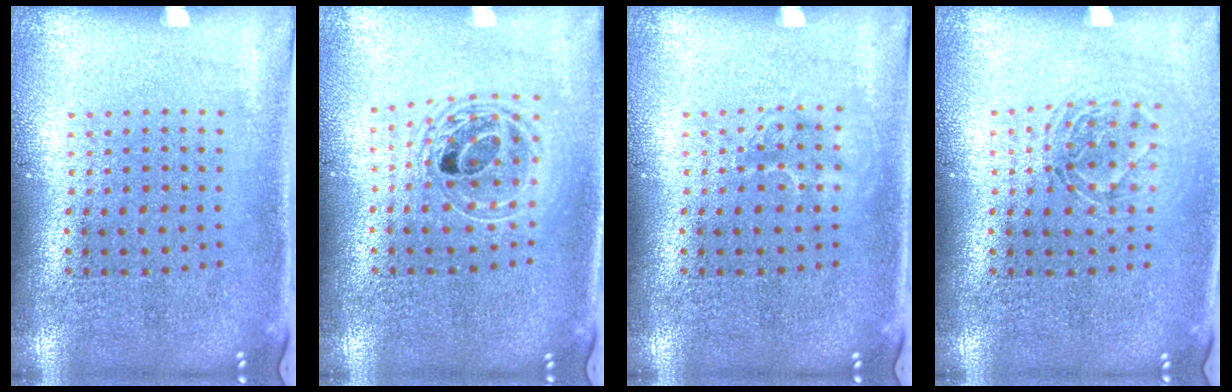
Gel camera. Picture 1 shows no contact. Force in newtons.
{"total": 1.6, "press": 1.4, "slide": 0.9}
{"total": 1.2, "press": 1.2, "slide": 0.2}
{"total": 1.2, "press": 1.1, "slide": 0.6}